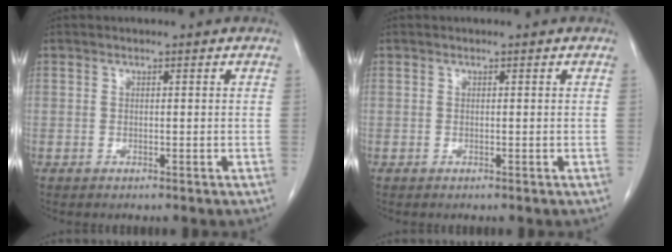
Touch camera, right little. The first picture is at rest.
{"total": 0.0}